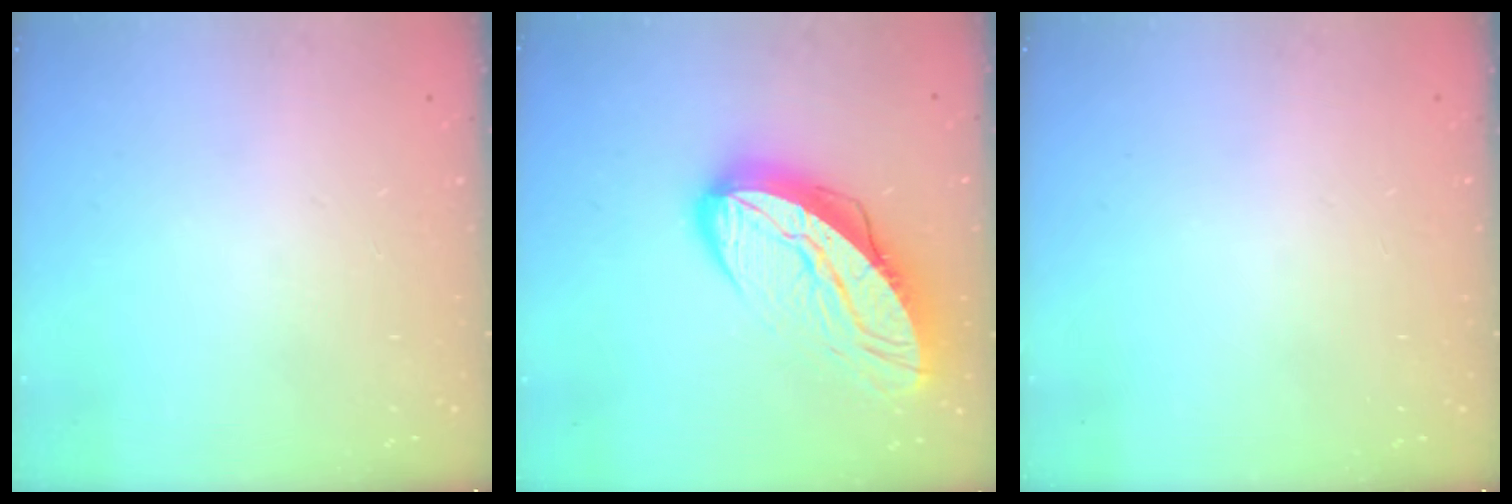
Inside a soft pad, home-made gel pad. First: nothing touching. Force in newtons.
{"total": 16.2, "press": 16.1, "slide": 1.3}
{"total": 0.0}